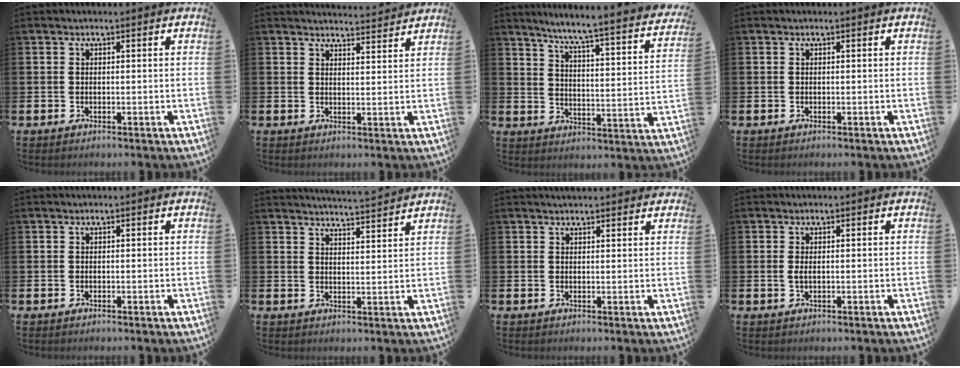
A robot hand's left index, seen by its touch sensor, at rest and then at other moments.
{"total": 3.6, "force": [3.6, -0.1, 0.0], "torque": [0.005, -0.027, 0.062]}
{"total": 6.0, "force": [5.2, -0.3, 2.9], "torque": [-0.075, -0.053, 0.077]}
{"total": 0.0}
{"total": 0.0}
{"total": 4.4, "force": [4.3, -0.7, 0.2], "torque": [-0.008, -0.030, 0.076]}
{"total": 2.0, "force": [2.0, 0.4, 0.3], "torque": [0.001, -0.006, 0.034]}
{"total": 0.9, "force": [0.1, 0.3, 0.8], "torque": [-0.016, 0.003, 0.001]}